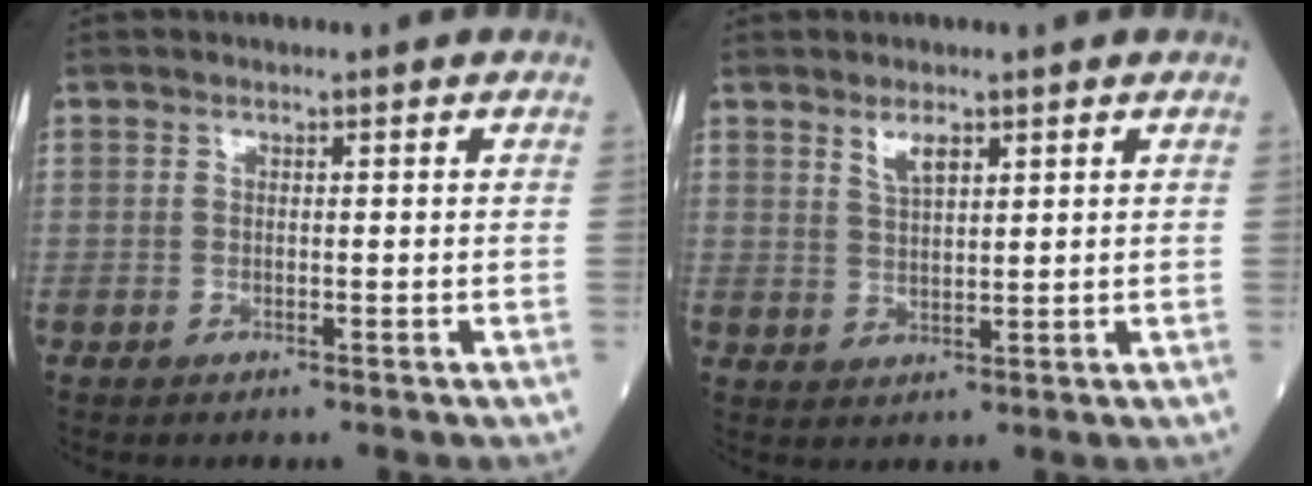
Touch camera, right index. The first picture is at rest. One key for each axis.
{"total": 3.3, "fx": 2.0, "fy": 1.0, "fz": 2.3, "tx": -0.049, "ty": 0.000, "tz": 0.043}